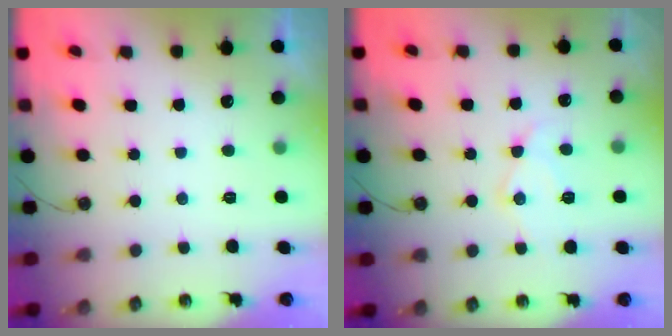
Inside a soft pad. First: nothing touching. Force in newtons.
{"total": 11.4, "press": 11.3, "slide": 1.0}